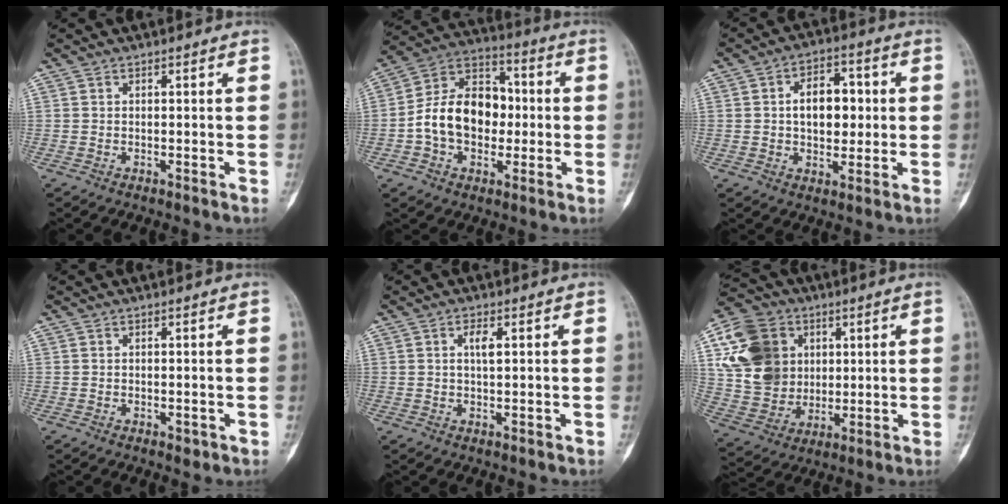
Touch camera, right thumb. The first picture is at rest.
{"total": 15.8, "force": [-1.2, 11.3, 10.9], "torque": [-0.156, 0.039, -0.026]}
{"total": 9.9, "force": [0.9, 6.3, 7.6], "torque": [-0.082, 0.008, 0.014]}
{"total": 1.2, "force": [-0.5, 0.7, 0.9], "torque": [-0.008, -0.001, -0.003]}
{"total": 2.6, "force": [0.7, 0.8, 2.4], "torque": [-0.042, -0.001, 0.012]}
{"total": 17.5, "force": [4.7, 14.4, 8.7], "torque": [-0.147, -0.002, 0.092]}